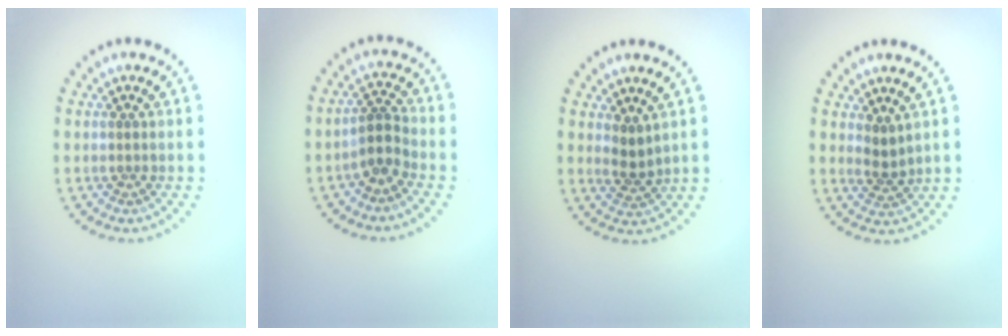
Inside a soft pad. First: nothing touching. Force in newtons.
{"total": 2.2, "press": 1.6, "slide": 1.4}
{"total": 1.9, "press": 1.3, "slide": 1.3}
{"total": 1.9, "press": 1.3, "slide": 1.3}